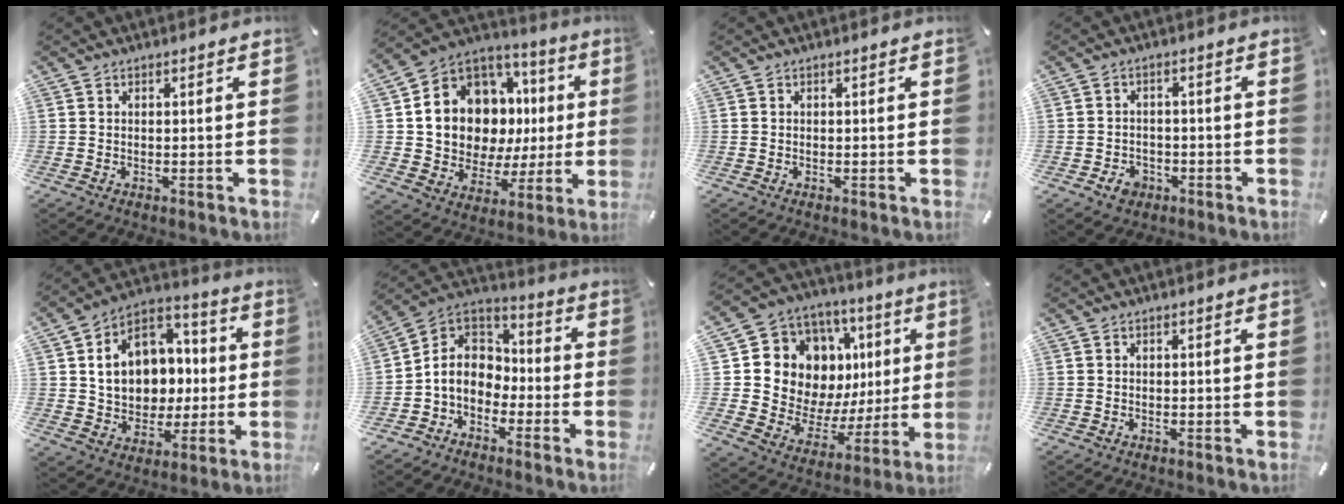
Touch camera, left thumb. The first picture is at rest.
{"total": 13.6, "force": [2.9, 11.3, 7.0], "torque": [-0.128, -0.044, 0.065]}
{"total": 0.0}
{"total": 4.6, "force": [-2.2, 3.6, 1.7], "torque": [-0.033, 0.010, -0.041]}
{"total": 14.5, "force": [0.9, 12.5, 7.4], "torque": [-0.129, 0.003, 0.025]}
{"total": 8.6, "force": [-3.3, 7.3, 3.0], "torque": [-0.092, 0.009, -0.065]}
{"total": 15.3, "force": [6.0, 12.5, 6.5], "torque": [-0.109, -0.057, 0.132]}
{"total": 0.0}